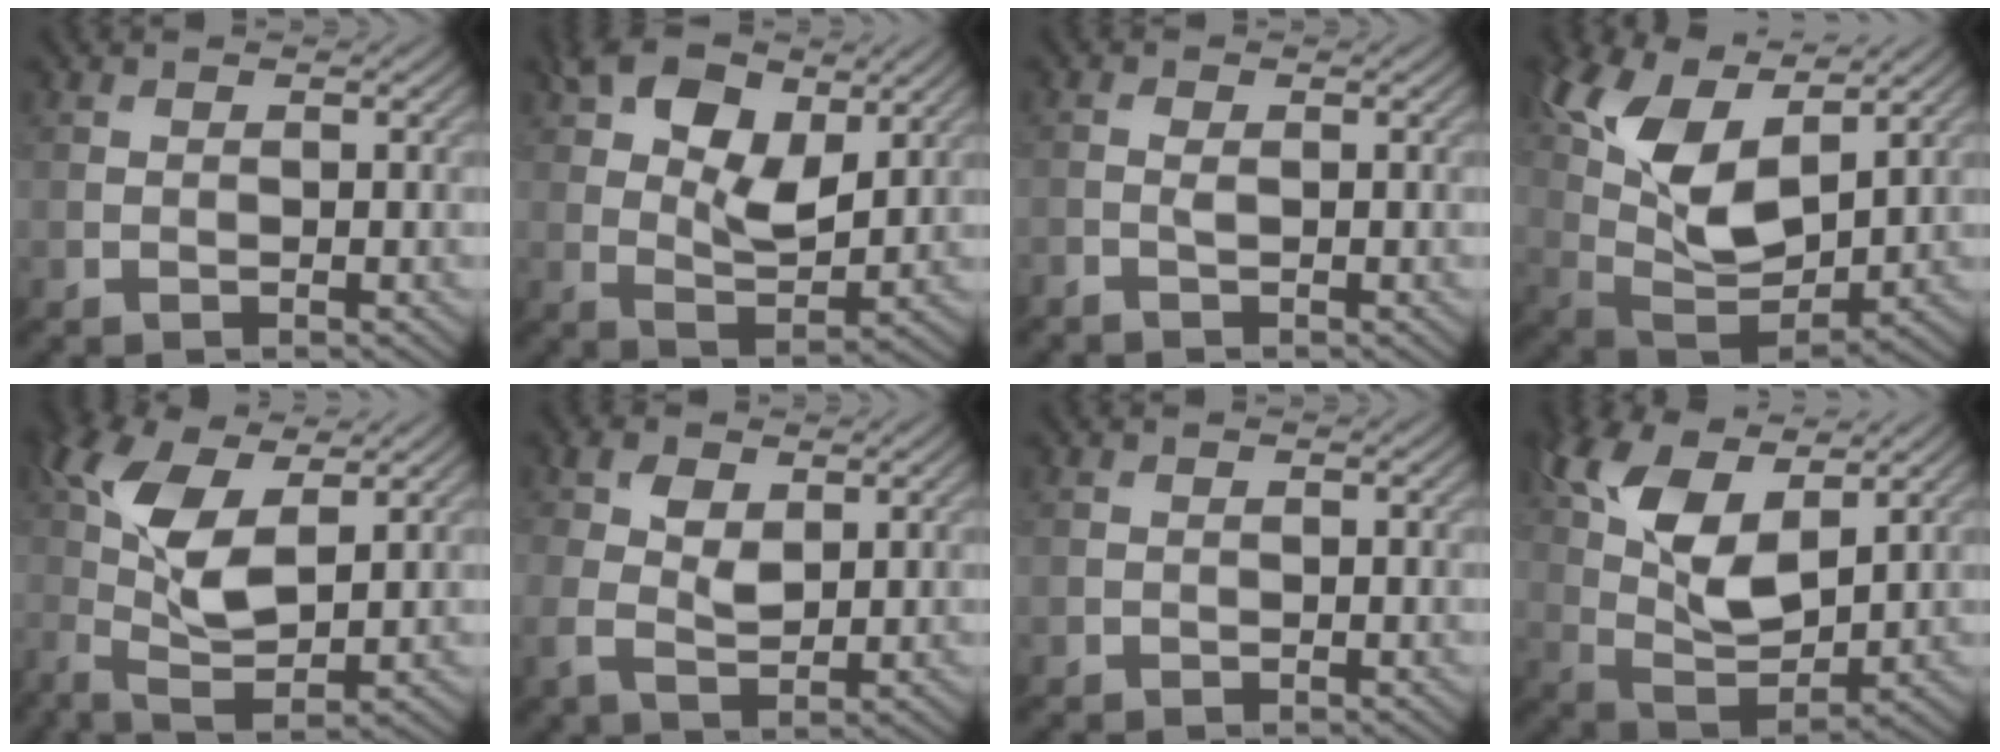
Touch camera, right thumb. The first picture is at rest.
{"total": 9.3, "force": [4.4, 5.2, 6.4], "torque": [-0.129, 0.004, 0.080]}
{"total": 1.2, "force": [-0.7, 0.4, 0.9], "torque": [-0.022, 0.002, -0.017]}
{"total": 13.5, "force": [6.2, 6.4, 10.1], "torque": [-0.220, 0.011, 0.124]}
{"total": 9.4, "force": [2.1, 3.9, 8.3], "torque": [-0.203, 0.007, 0.036]}
{"total": 4.6, "force": [1.4, 2.9, 3.3], "torque": [-0.076, -0.002, 0.025]}
{"total": 0.6, "force": [-0.2, 0.6, 0.0], "torque": [0.002, -0.005, -0.005]}
{"total": 11.8, "force": [5.5, 5.6, 8.8], "torque": [-0.201, 0.008, 0.112]}